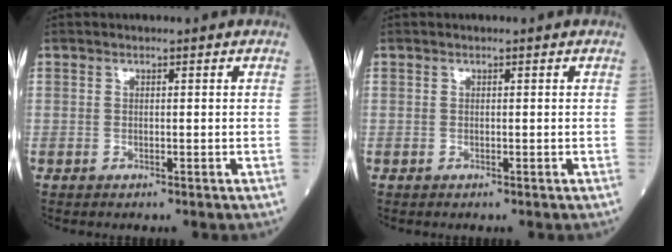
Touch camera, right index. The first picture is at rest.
{"total": 0.0}